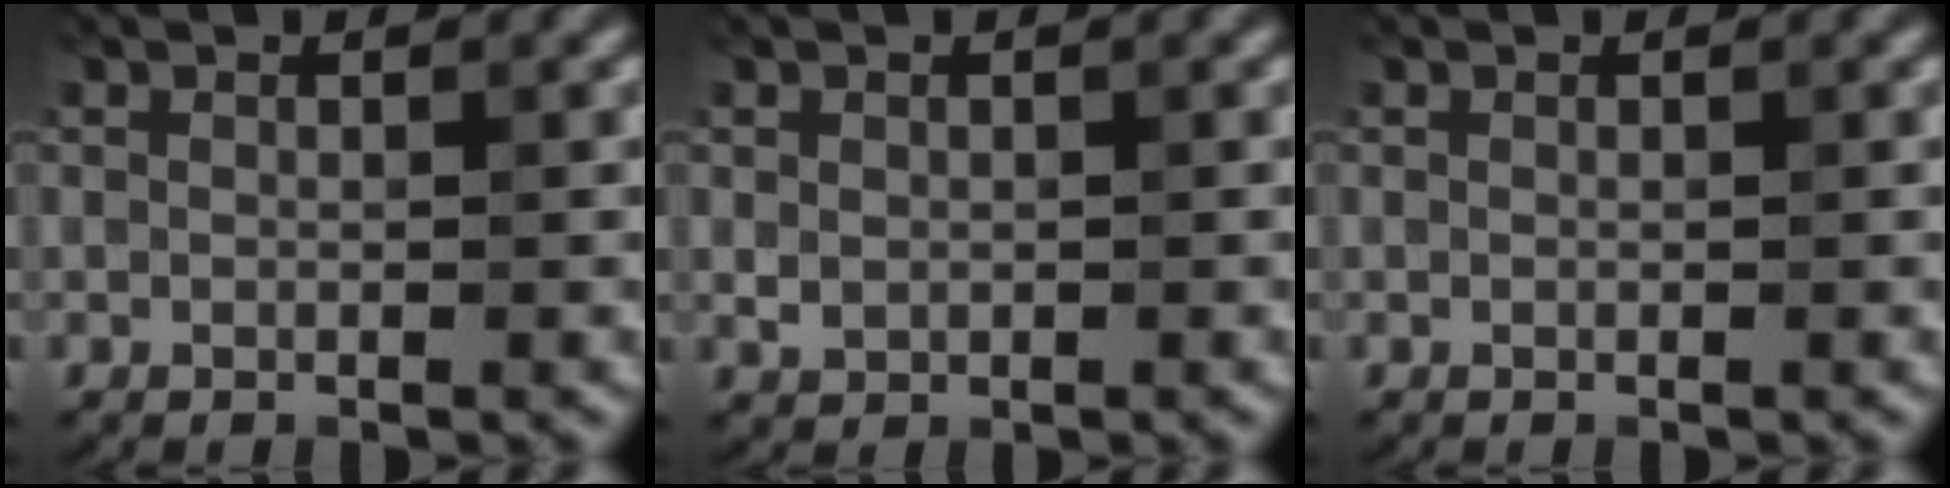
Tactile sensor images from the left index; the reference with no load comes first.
{"total": 1.0, "force": [0.2, 0.8, 0.4], "torque": [-0.007, -0.004, 0.005]}
{"total": 0.0}